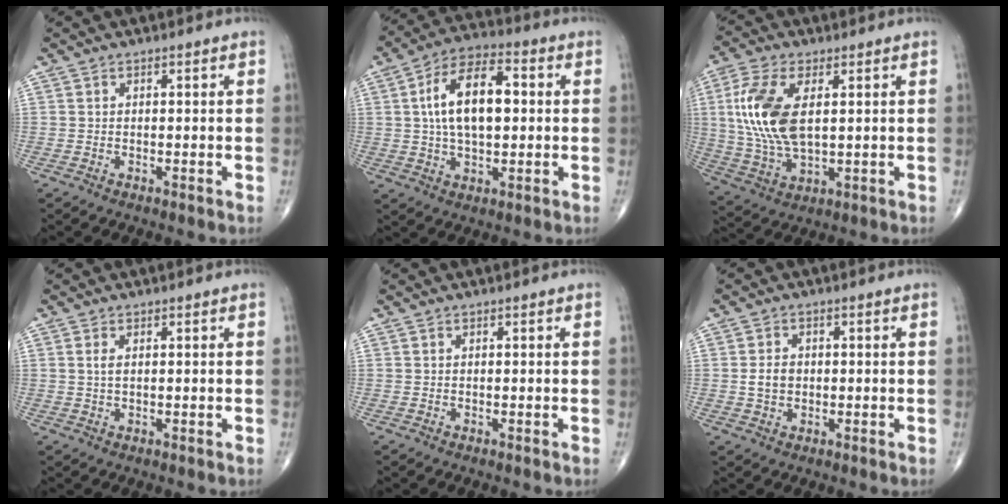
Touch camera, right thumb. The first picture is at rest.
{"total": 13.9, "force": [1.6, 7.2, 11.8], "torque": [-0.199, 0.021, 0.023]}
{"total": 14.2, "force": [2.6, 7.1, 12.0], "torque": [-0.263, -0.007, 0.056]}
{"total": 1.6, "force": [0.4, 0.7, 1.3], "torque": [-0.031, 0.003, 0.012]}
{"total": 0.0}
{"total": 3.5, "force": [-0.1, 2.7, 2.2], "torque": [-0.035, 0.005, -0.001]}